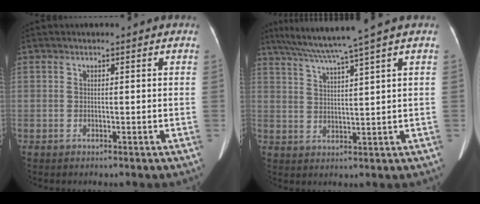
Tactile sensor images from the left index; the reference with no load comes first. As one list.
[{"total": 9.0, "force": [7.0, -2.2, 5.3], "torque": [-0.087, 0.012, 0.115]}]